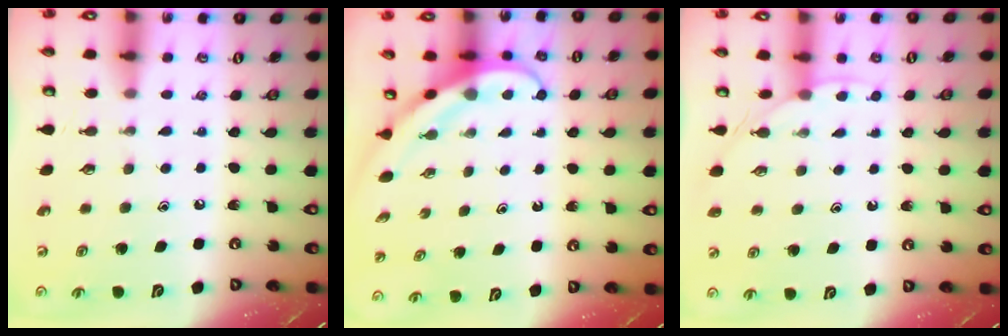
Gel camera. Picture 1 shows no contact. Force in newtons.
{"total": 3.9, "press": 3.9, "slide": 0.2}
{"total": 3.1, "press": 3.1, "slide": 0.4}